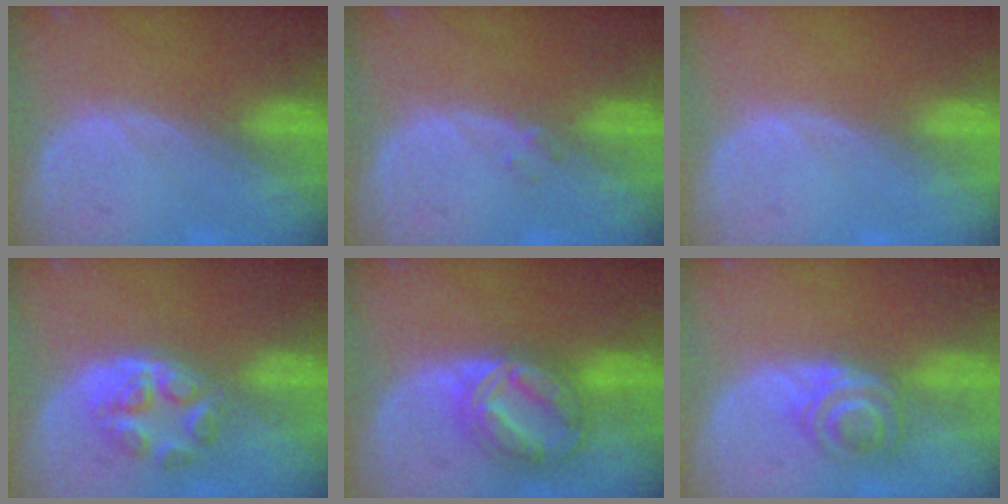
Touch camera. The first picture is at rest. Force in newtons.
{"total": 0.9, "press": 0.9, "slide": 0.2}
{"total": 0.0}
{"total": 6.1, "press": 5.3, "slide": 3.2}
{"total": 7.7, "press": 7.6, "slide": 0.5}
{"total": 5.8, "press": 4.9, "slide": 3.2}